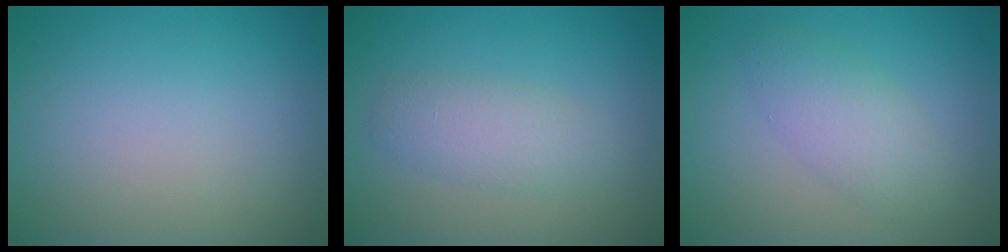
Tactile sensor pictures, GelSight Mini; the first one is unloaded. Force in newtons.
{"total": 2.7, "press": 2.7, "slide": 0.2}
{"total": 3.0, "press": 3.0, "slide": 0.1}